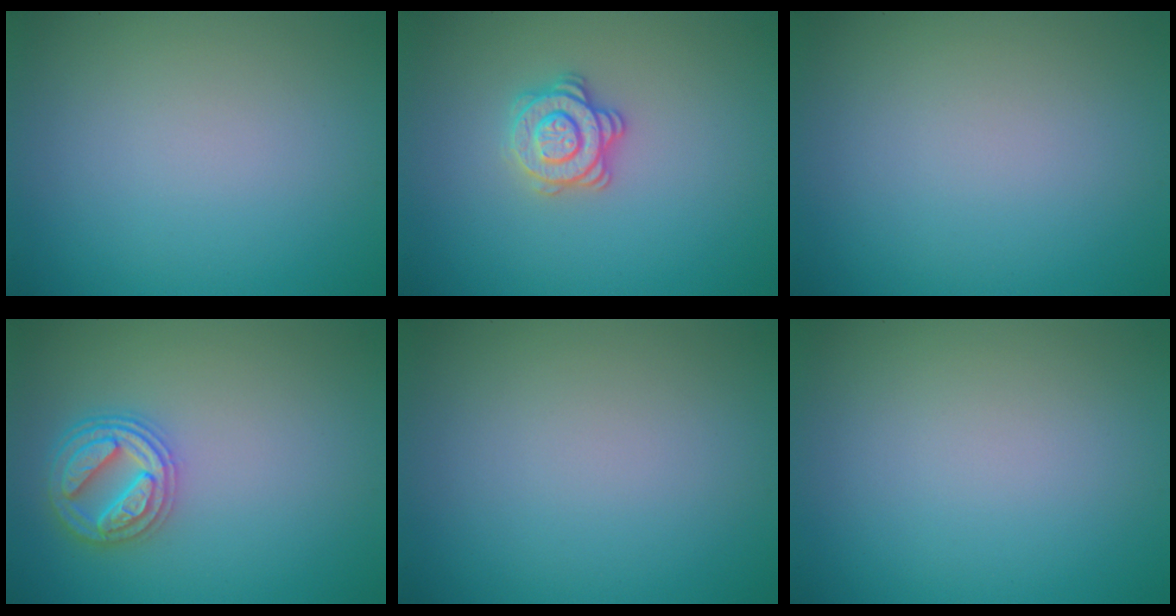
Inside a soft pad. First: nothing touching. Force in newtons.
{"total": 2.8, "press": 2.6, "slide": 1.0}
{"total": 0.0}
{"total": 3.9, "press": 3.7, "slide": 1.3}
{"total": 0.0}
{"total": 0.0}